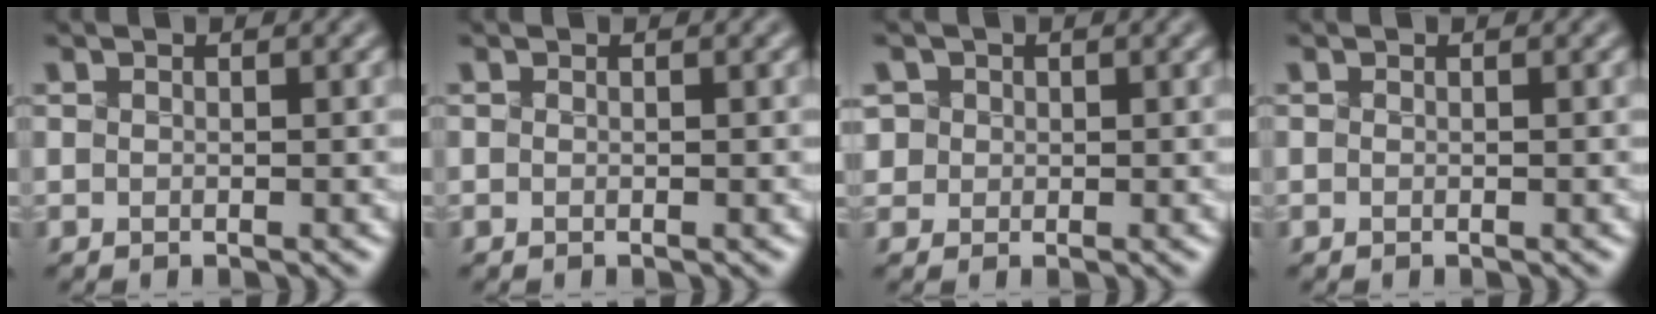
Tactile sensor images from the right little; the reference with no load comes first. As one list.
[{"total": 0.0}, {"total": 3.3, "force": [1.2, 2.9, 1.1], "torque": [-0.021, 0.021, 0.020]}, {"total": 0.0}]